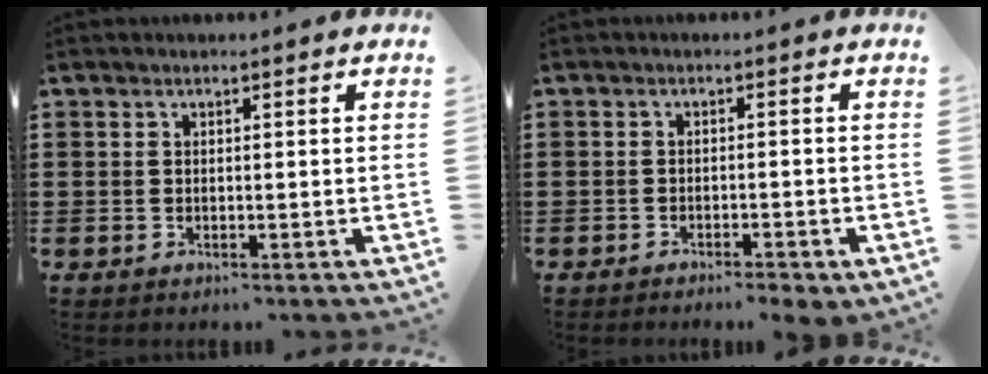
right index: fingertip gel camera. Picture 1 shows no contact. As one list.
[{"total": 1.6, "force": [-1.4, 0.1, 0.7], "torque": [-0.015, 0.000, -0.028]}]